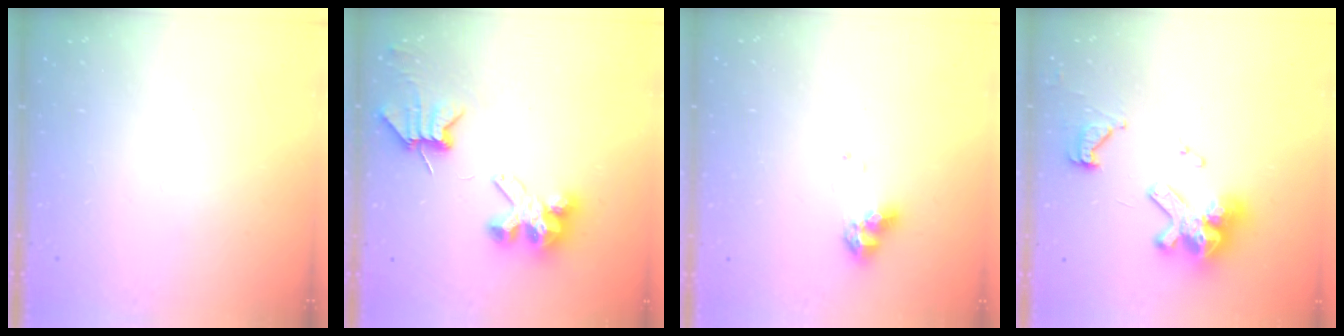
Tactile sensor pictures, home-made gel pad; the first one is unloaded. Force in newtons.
{"total": 6.7, "press": 6.7, "slide": 0.7}
{"total": 8.1, "press": 8.1, "slide": 0.5}
{"total": 14.7, "press": 14.6, "slide": 1.7}